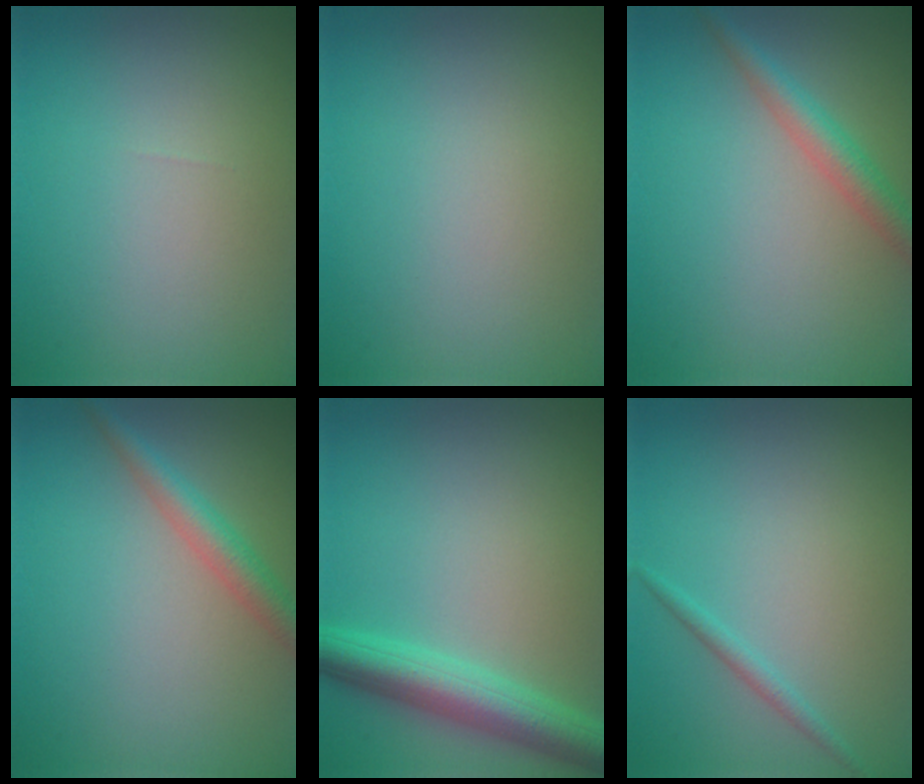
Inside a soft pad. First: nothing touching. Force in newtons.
{"total": 0.0}
{"total": 2.7, "press": 2.7, "slide": 0.1}
{"total": 2.7, "press": 2.7, "slide": 0.1}
{"total": 5.5, "press": 5.5, "slide": 0.2}
{"total": 1.1, "press": 1.1, "slide": 0.0}